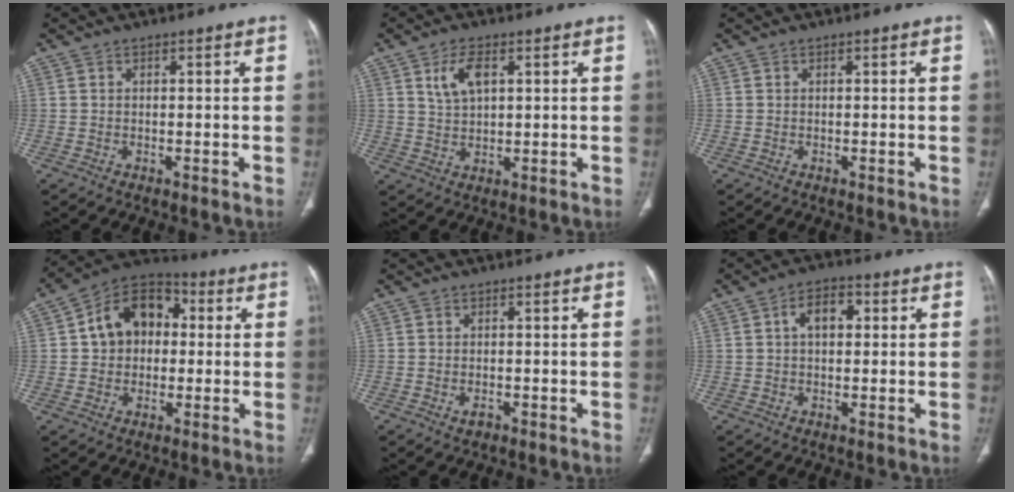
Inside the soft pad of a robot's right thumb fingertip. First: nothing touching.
{"total": 5.7, "force": [2.3, 2.9, 4.3], "torque": [-0.079, -0.005, 0.050]}
{"total": 0.0}
{"total": 13.2, "force": [1.8, 9.9, 8.6], "torque": [-0.104, 0.026, 0.018]}
{"total": 1.5, "force": [-0.7, 0.9, 1.0], "torque": [-0.016, 0.002, -0.008]}
{"total": 5.8, "force": [1.3, 3.5, 4.5], "torque": [-0.065, 0.014, 0.016]}